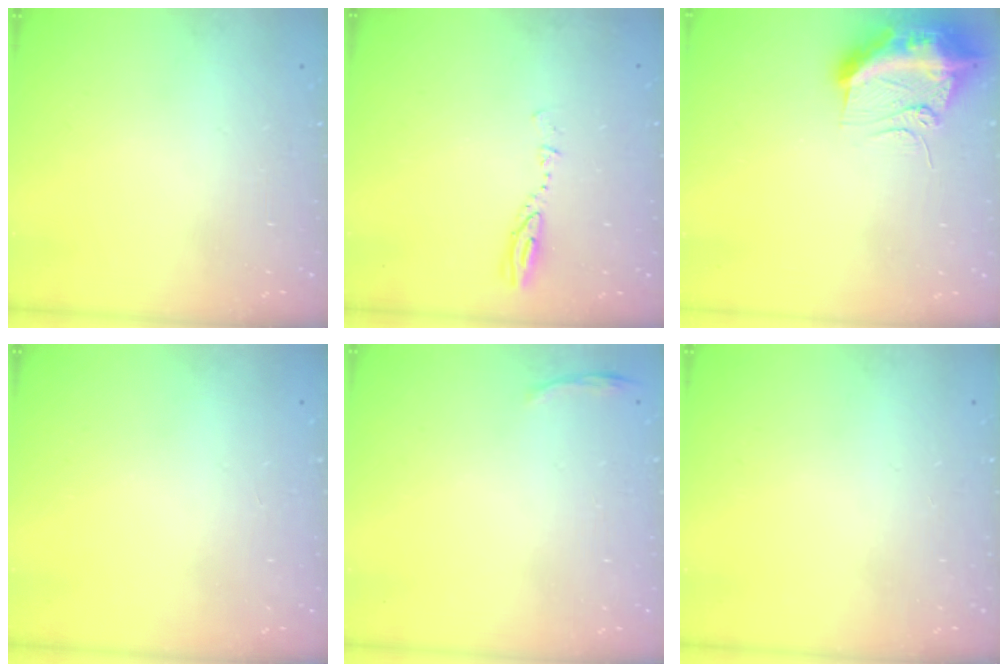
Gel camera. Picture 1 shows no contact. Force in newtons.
{"total": 5.2, "press": 5.1, "slide": 0.4}
{"total": 13.2, "press": 13.1, "slide": 1.4}
{"total": 0.0}
{"total": 3.0, "press": 2.9, "slide": 0.8}
{"total": 0.0}